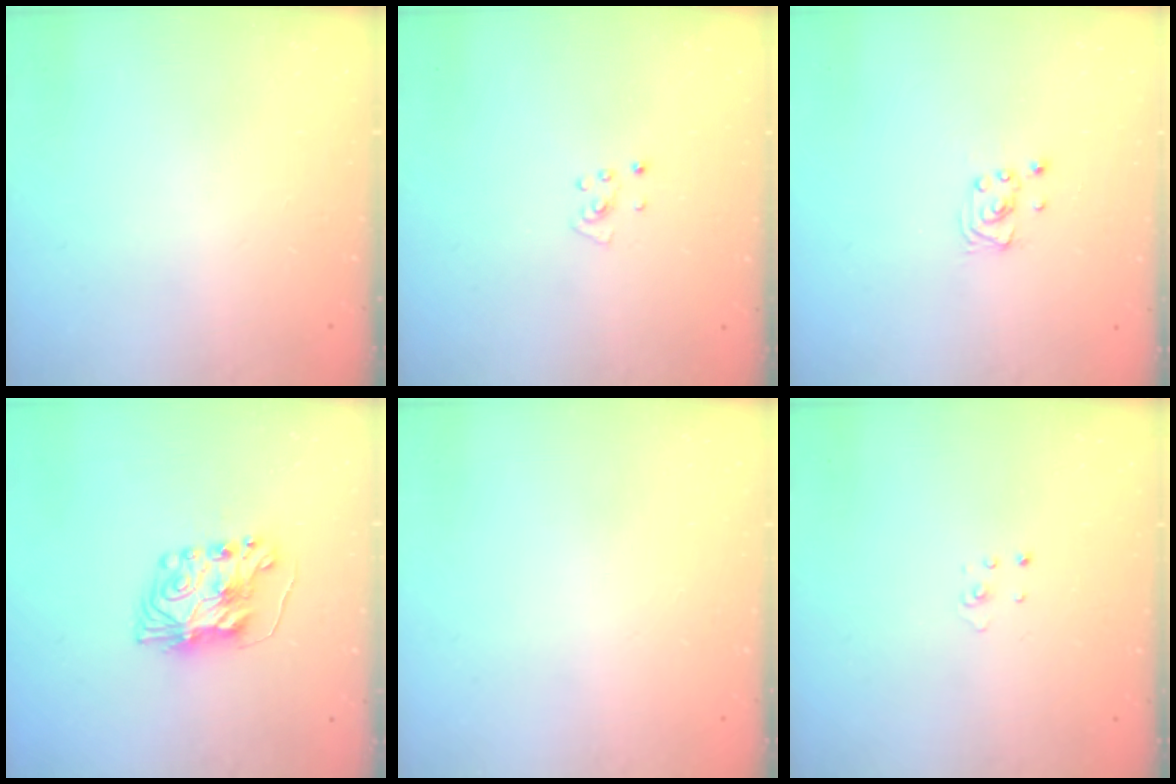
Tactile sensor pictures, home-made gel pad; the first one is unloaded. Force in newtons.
{"total": 3.9, "press": 3.9, "slide": 0.4}
{"total": 2.3, "press": 2.3, "slide": 0.2}
{"total": 8.2, "press": 8.2, "slide": 0.6}
{"total": 0.0}
{"total": 1.5, "press": 1.5, "slide": 0.1}